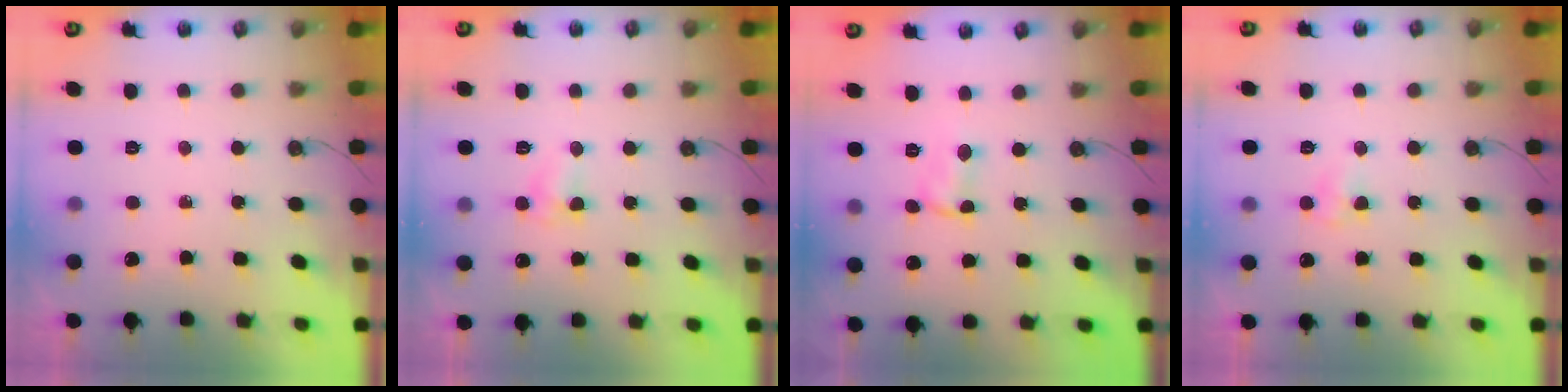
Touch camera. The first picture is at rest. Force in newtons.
{"total": 4.8, "press": 4.7, "slide": 0.5}
{"total": 1.3, "press": 1.2, "slide": 0.4}
{"total": 3.8, "press": 3.8, "slide": 0.3}